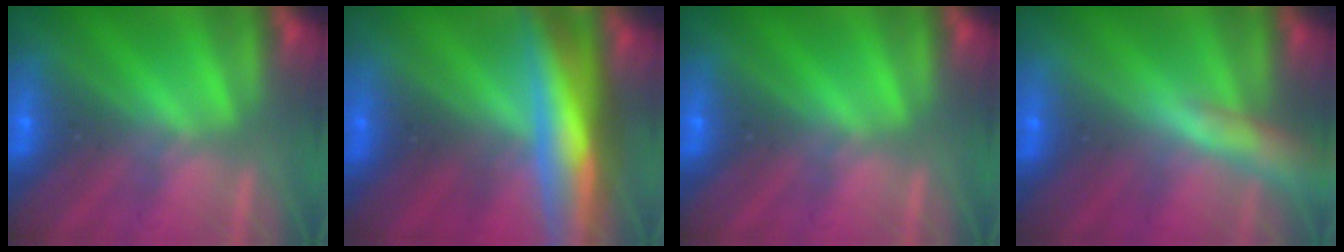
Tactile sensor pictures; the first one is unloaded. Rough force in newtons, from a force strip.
{"total": 9.3}
{"total": 0.0}
{"total": 8.1}